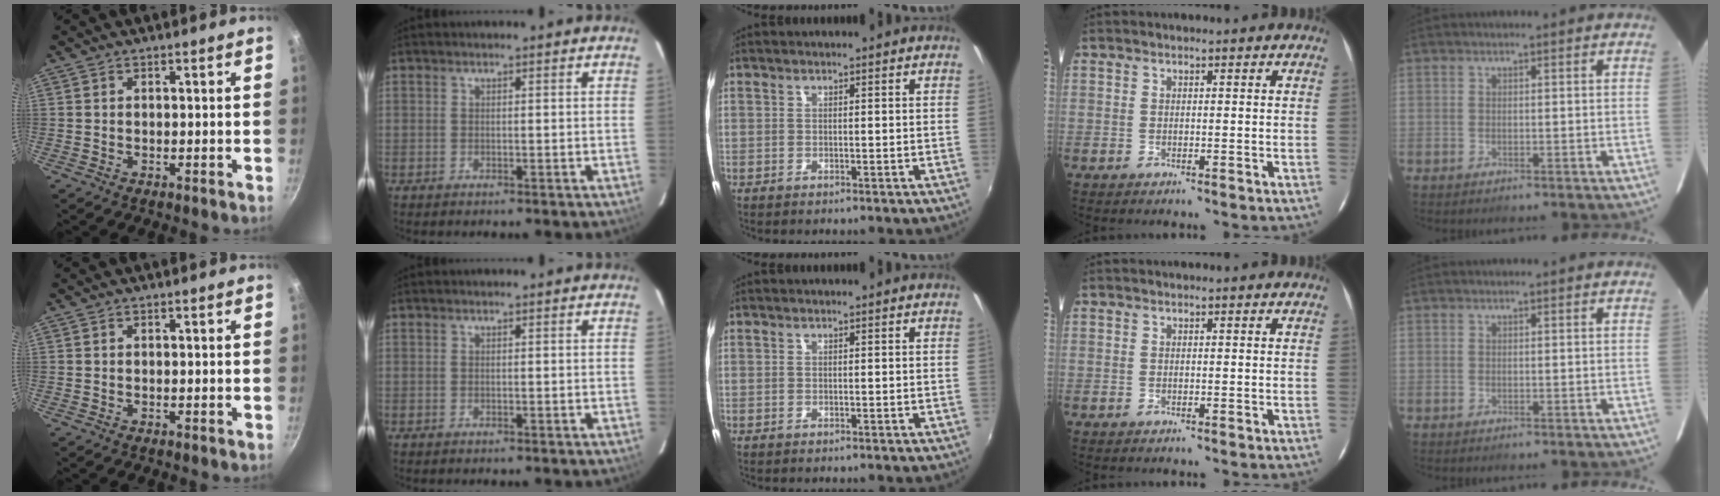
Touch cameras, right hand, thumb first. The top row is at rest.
{}